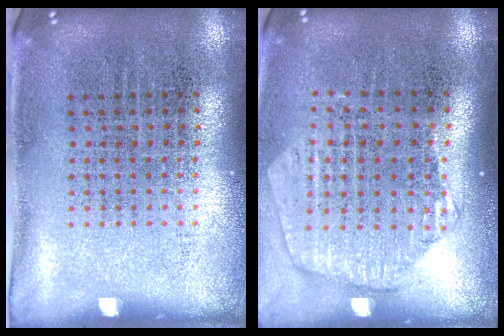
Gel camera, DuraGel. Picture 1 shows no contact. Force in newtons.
{"total": 1.8, "press": 1.6, "slide": 0.9}